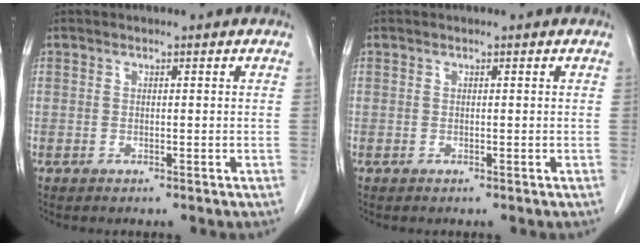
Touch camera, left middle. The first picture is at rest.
{"total": 0.0}